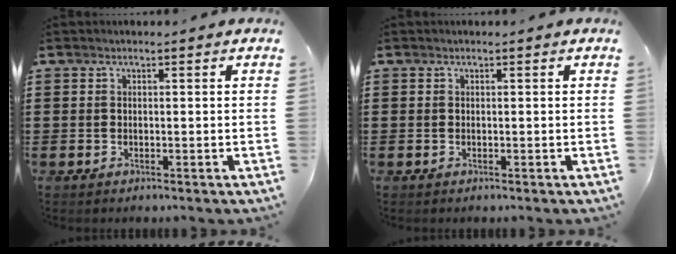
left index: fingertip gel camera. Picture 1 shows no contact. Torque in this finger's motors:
{"motor_torque": [0.00, 0.00, 0.00, 0.01]}